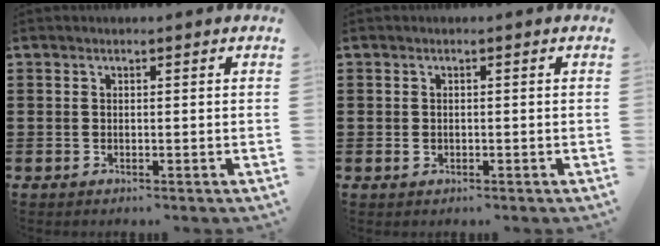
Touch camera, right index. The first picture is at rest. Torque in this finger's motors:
{"motor_torque": [1.04, 1.10, 0.09, 0.02]}